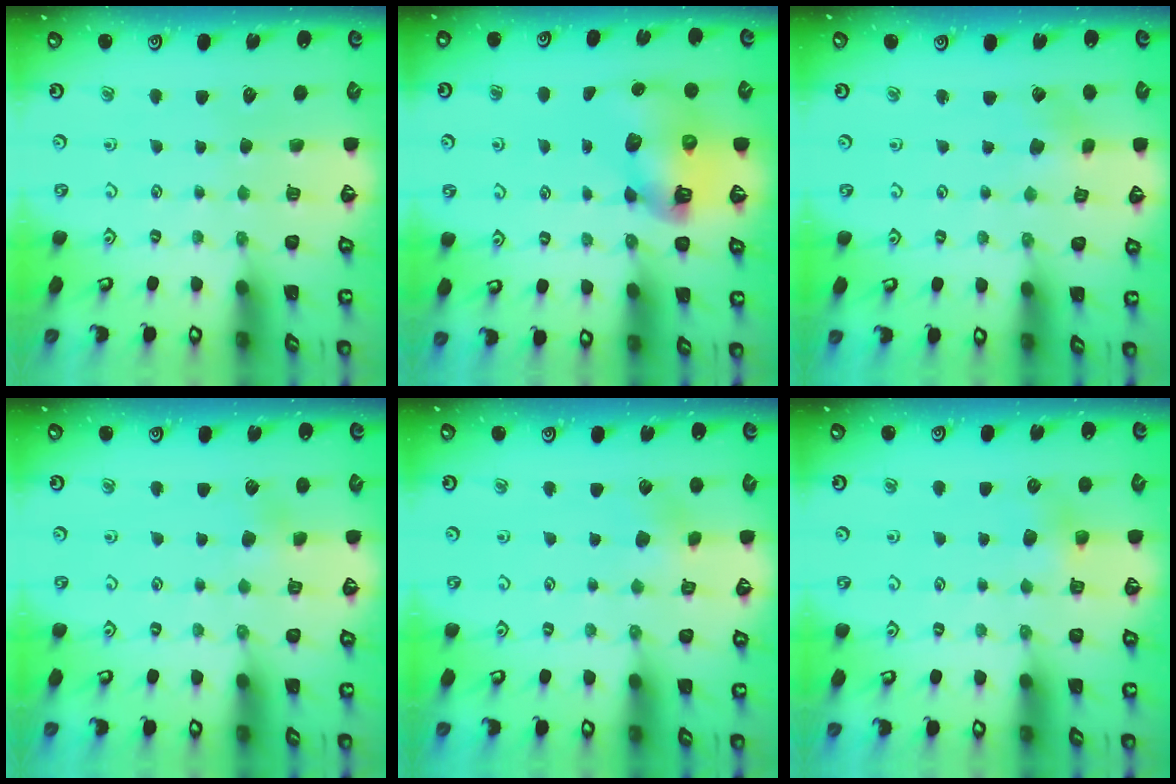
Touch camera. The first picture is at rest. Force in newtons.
{"total": 10.2, "press": 10.1, "slide": 1.4}
{"total": 1.9, "press": 1.9, "slide": 0.2}
{"total": 2.2, "press": 2.1, "slide": 0.5}
{"total": 3.8, "press": 3.8, "slide": 0.4}
{"total": 4.1, "press": 4.1, "slide": 0.5}